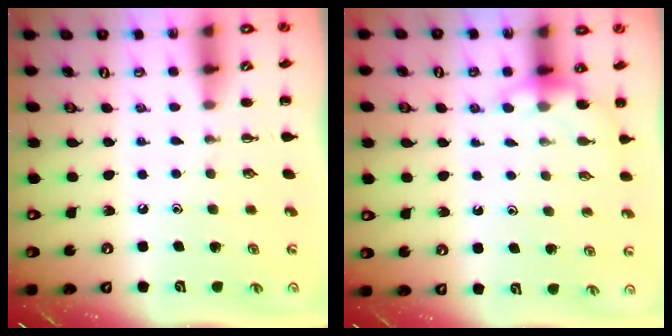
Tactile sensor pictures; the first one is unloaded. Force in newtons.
{"total": 5.6, "press": 5.4, "slide": 1.5}